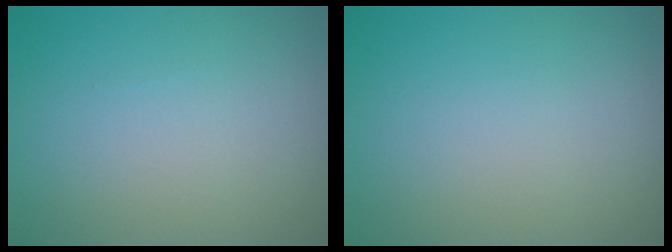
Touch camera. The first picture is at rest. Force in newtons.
{"total": 0.0}